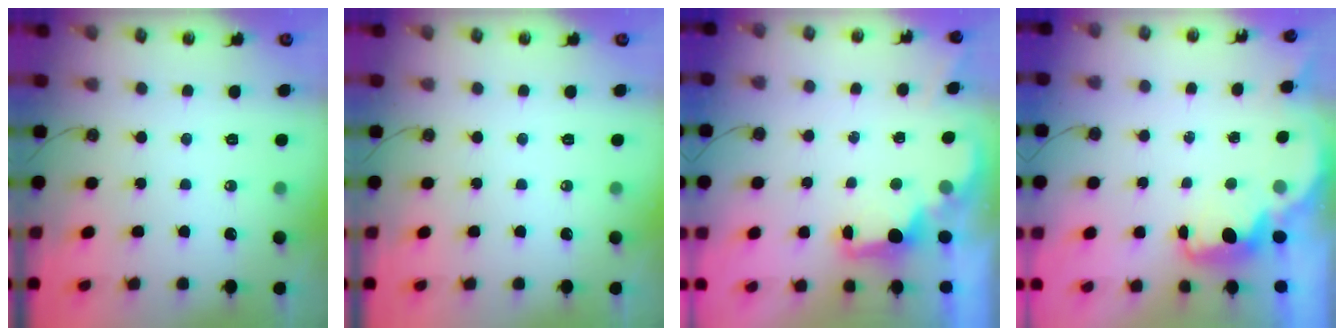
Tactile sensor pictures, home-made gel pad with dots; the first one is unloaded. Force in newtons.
{"total": 0.0}
{"total": 1.9, "press": 1.7, "slide": 0.8}
{"total": 2.2, "press": 2.1, "slide": 0.6}